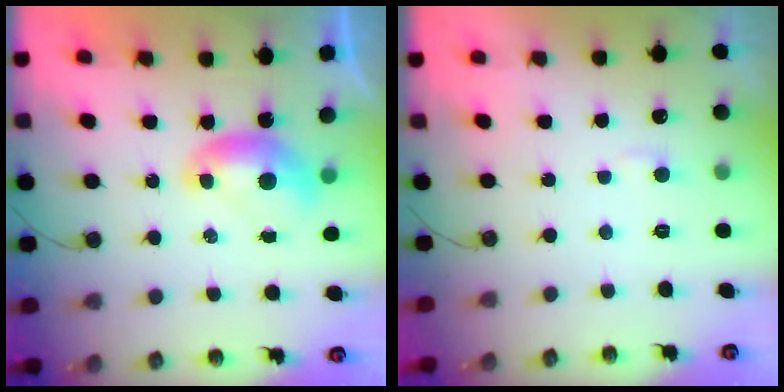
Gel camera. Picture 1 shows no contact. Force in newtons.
{"total": 3.6, "press": 3.5, "slide": 0.3}